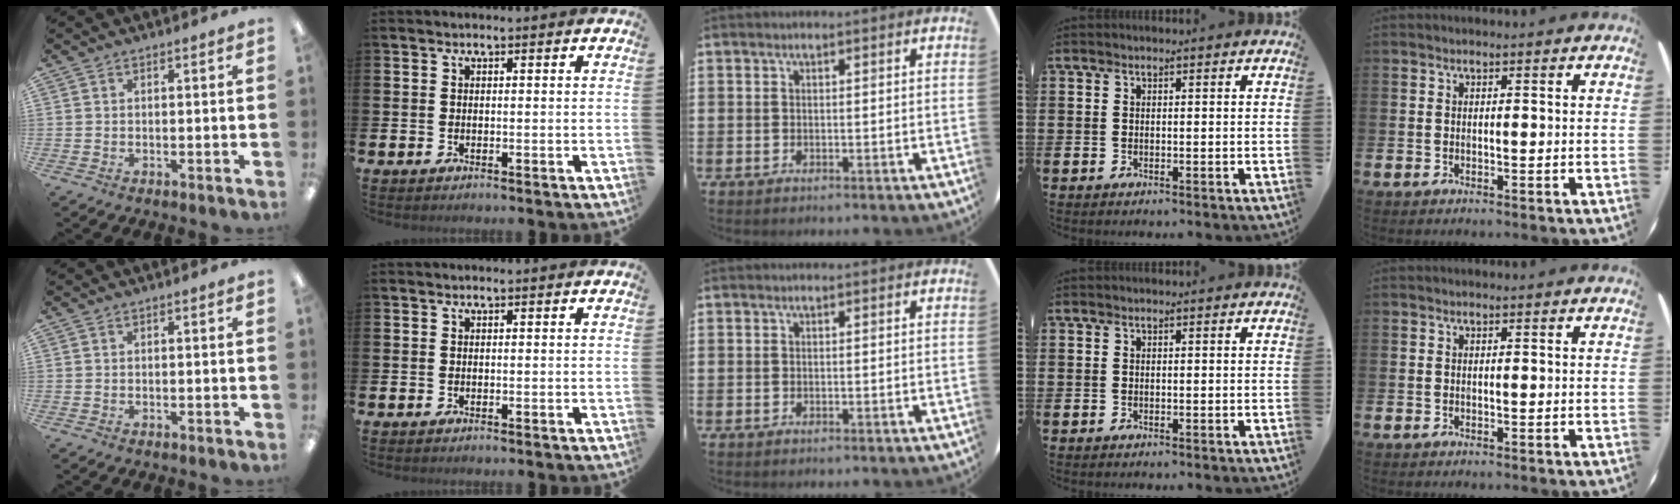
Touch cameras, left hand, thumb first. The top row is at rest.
{}